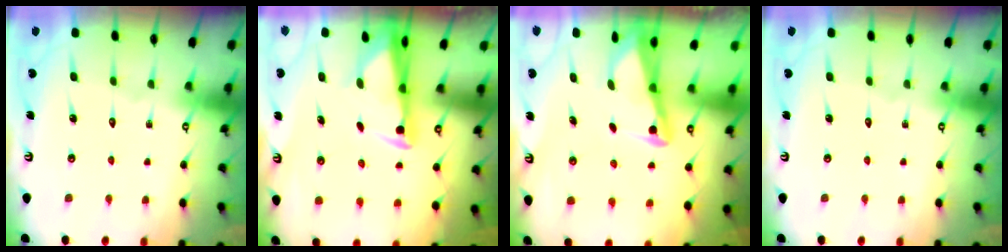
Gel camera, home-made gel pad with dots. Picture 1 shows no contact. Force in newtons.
{"total": 2.8, "press": 2.7, "slide": 1.0}
{"total": 3.0, "press": 3.0, "slide": 0.3}
{"total": 0.0}